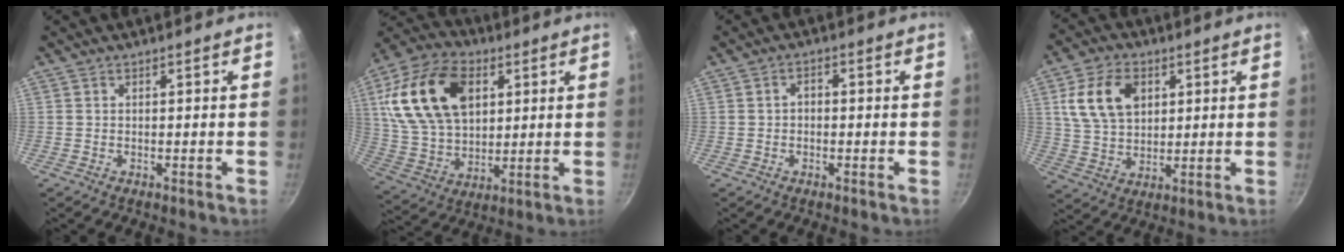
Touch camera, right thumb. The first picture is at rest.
{"total": 21.7, "force": [6.3, 14.0, 15.3], "torque": [-0.265, -0.004, 0.115]}
{"total": 2.1, "force": [-0.2, 1.5, 1.4], "torque": [-0.020, 0.011, -0.006]}
{"total": 12.0, "force": [3.7, 8.3, 7.8], "torque": [-0.123, -0.003, 0.071]}